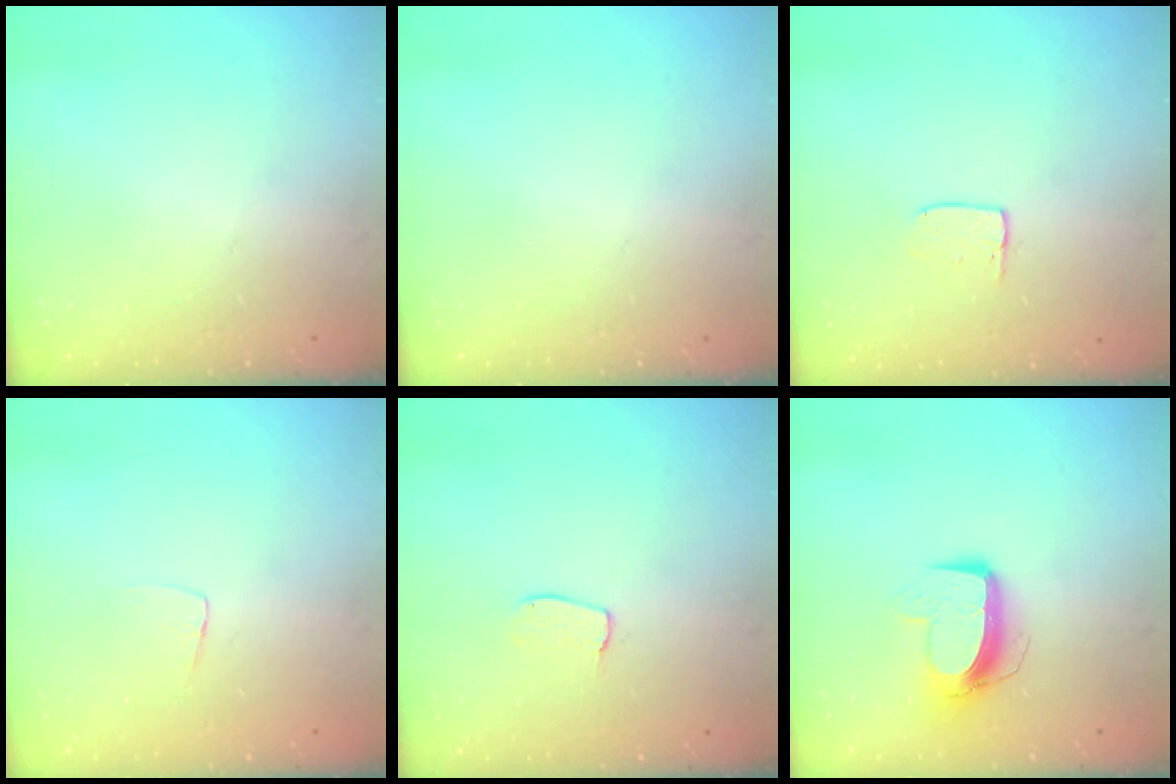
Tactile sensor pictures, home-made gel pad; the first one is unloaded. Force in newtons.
{"total": 0.0}
{"total": 3.4, "press": 3.4, "slide": 0.3}
{"total": 3.5, "press": 3.5, "slide": 0.2}
{"total": 5.8, "press": 5.8, "slide": 0.2}
{"total": 10.2, "press": 10.2, "slide": 0.6}